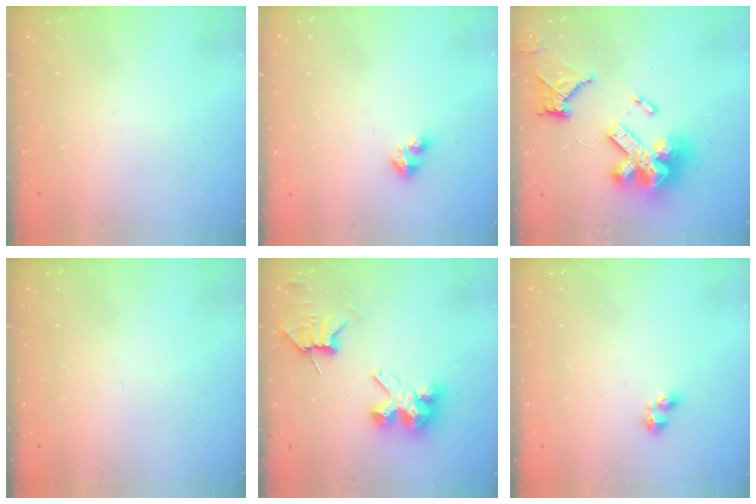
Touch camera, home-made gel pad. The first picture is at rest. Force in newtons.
{"total": 3.2, "press": 3.2, "slide": 0.3}
{"total": 19.6, "press": 18.8, "slide": 5.5}
{"total": 0.0}
{"total": 7.3, "press": 7.3, "slide": 0.6}
{"total": 2.2, "press": 2.1, "slide": 0.7}